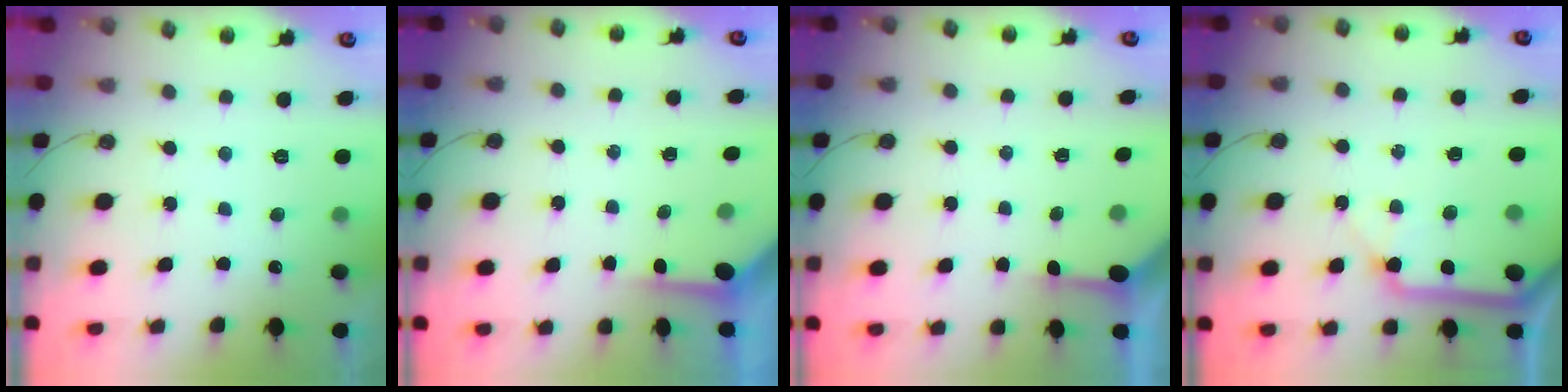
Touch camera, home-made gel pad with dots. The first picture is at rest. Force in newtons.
{"total": 3.5, "press": 3.5, "slide": 0.3}
{"total": 2.7, "press": 2.6, "slide": 0.3}
{"total": 12.8, "press": 12.8, "slide": 1.4}